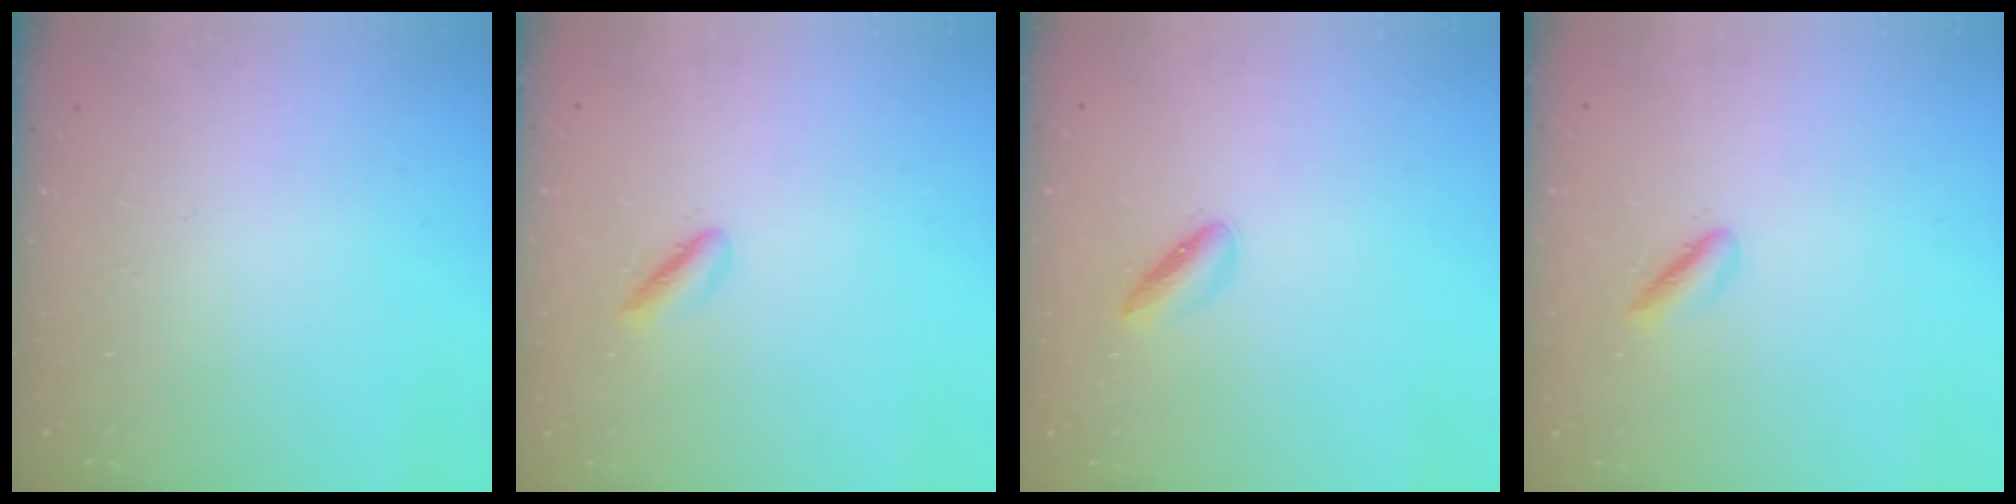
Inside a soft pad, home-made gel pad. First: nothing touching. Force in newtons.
{"total": 1.8, "press": 1.7, "slide": 0.4}
{"total": 2.1, "press": 2.1, "slide": 0.3}
{"total": 1.8, "press": 1.7, "slide": 0.4}